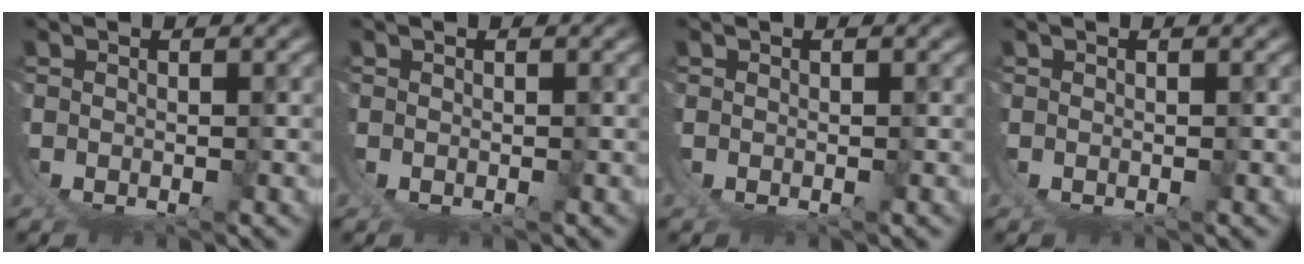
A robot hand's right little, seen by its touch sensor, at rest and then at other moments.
{"total": 0.0}
{"total": 0.0}
{"total": 0.0}